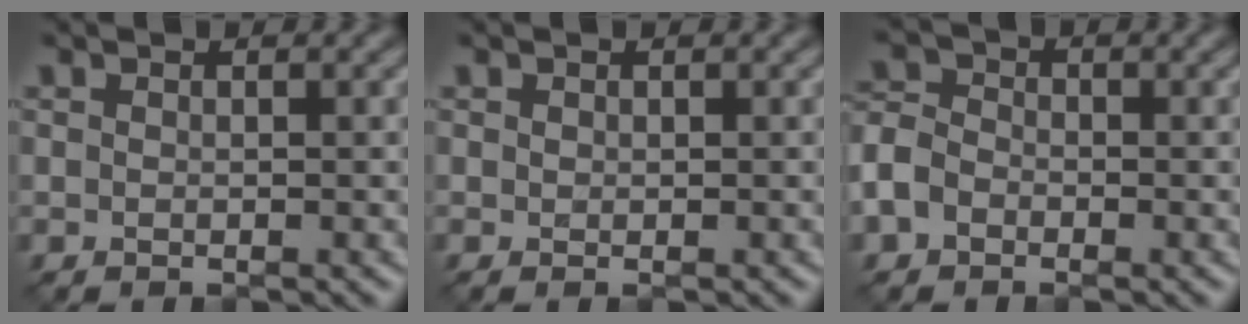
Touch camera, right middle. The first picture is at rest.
{"total": 0.0}
{"total": 3.4, "force": [-1.5, 2.6, 1.6], "torque": [-0.040, 0.005, -0.044]}